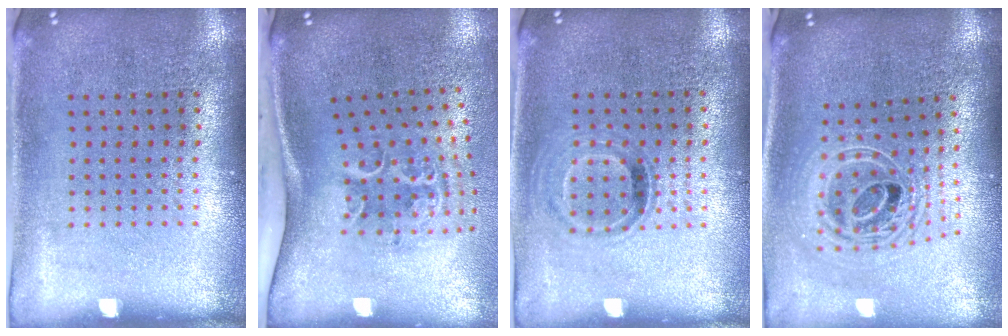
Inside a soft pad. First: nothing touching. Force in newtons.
{"total": 2.3, "press": 1.4, "slide": 1.8}
{"total": 1.0, "press": 0.8, "slide": 0.6}
{"total": 2.4, "press": 1.8, "slide": 1.6}